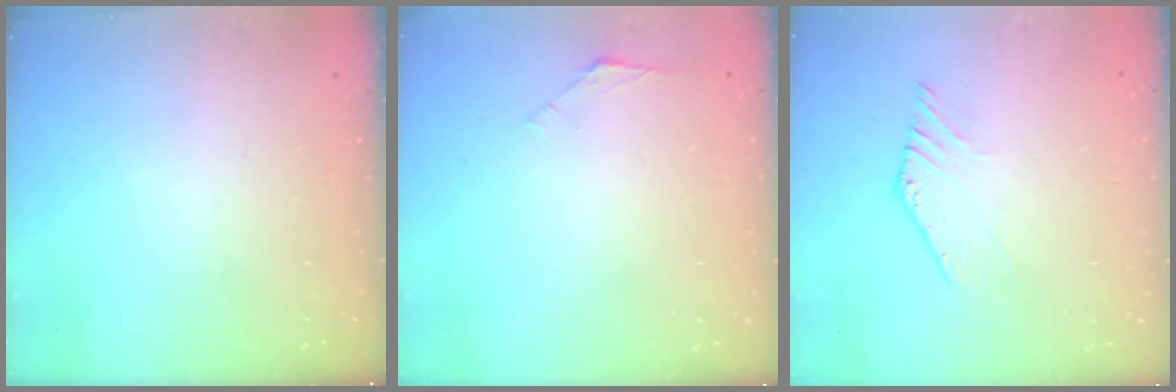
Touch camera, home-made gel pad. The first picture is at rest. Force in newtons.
{"total": 2.6, "press": 2.6, "slide": 0.7}
{"total": 1.5, "press": 1.5, "slide": 0.3}